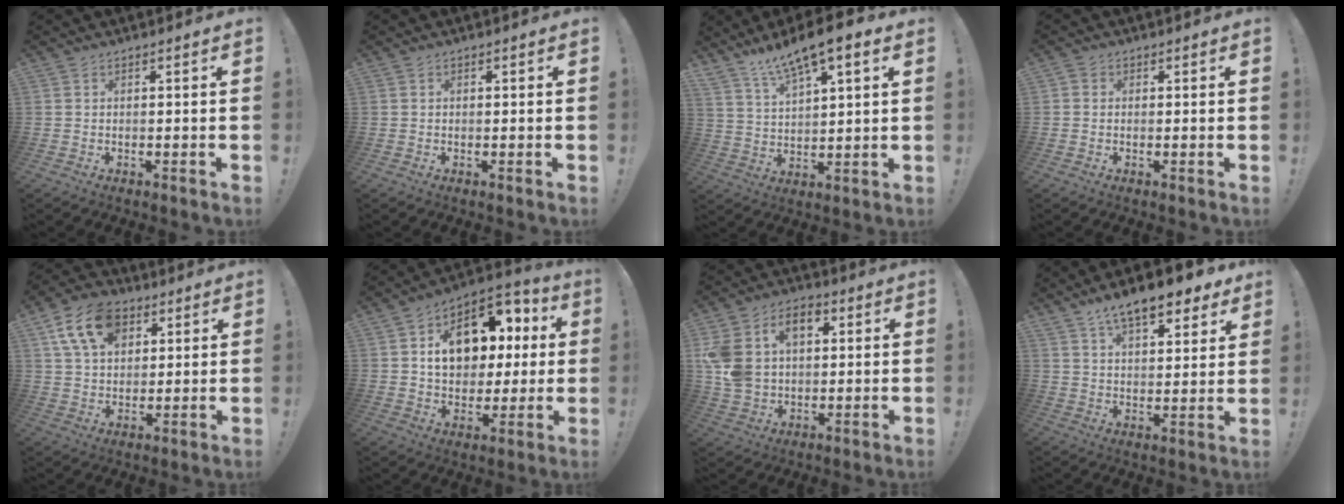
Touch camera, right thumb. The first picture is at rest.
{"total": 0.0}
{"total": 10.9, "force": [8.6, 2.8, 6.1], "torque": [-0.118, -0.049, 0.154]}
{"total": 1.1, "force": [-0.1, 1.0, 0.5], "torque": [-0.015, 0.006, -0.002]}
{"total": 14.7, "force": [6.6, 10.2, 8.3], "torque": [-0.134, -0.017, 0.129]}
{"total": 16.7, "force": [4.3, 12.1, 10.7], "torque": [-0.152, -0.010, 0.088]}
{"total": 15.3, "force": [4.6, 11.3, 9.3], "torque": [-0.185, -0.010, 0.087]}
{"total": 12.6, "force": [8.9, 4.5, 7.6], "torque": [-0.121, -0.053, 0.153]}